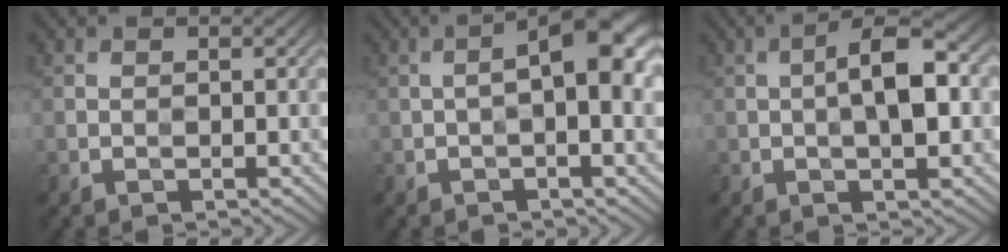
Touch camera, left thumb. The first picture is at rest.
{"total": 7.4, "force": [0.3, 2.2, 7.0], "torque": [-0.108, 0.020, -0.002]}
{"total": 6.9, "force": [0.1, 2.4, 6.5], "torque": [-0.104, 0.015, -0.007]}